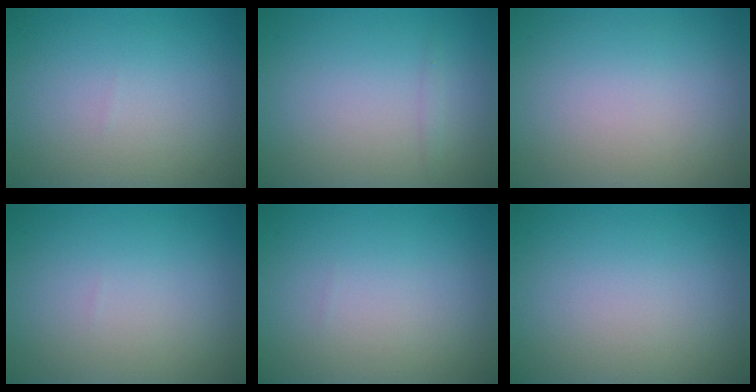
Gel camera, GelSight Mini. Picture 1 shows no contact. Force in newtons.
{"total": 0.5, "press": 0.5, "slide": 0.0}
{"total": 0.0}
{"total": 0.0}
{"total": 0.0}
{"total": 0.0}